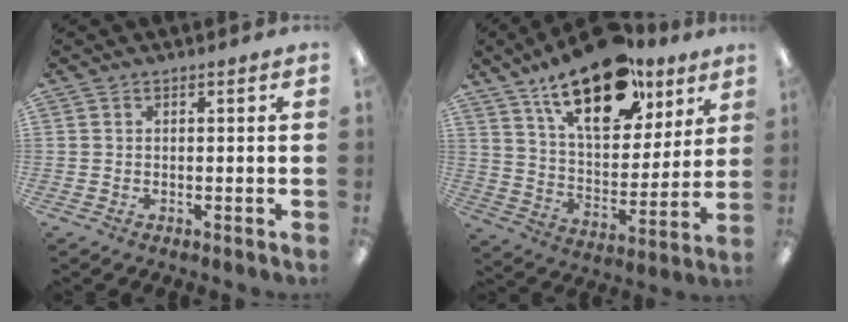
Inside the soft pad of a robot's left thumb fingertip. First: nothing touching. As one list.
[{"total": 22.1, "force": [14.4, 10.4, 13.2], "torque": [-0.206, -0.074, 0.247]}]